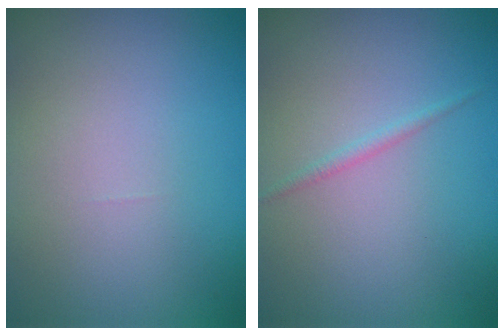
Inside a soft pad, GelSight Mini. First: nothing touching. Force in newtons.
{"total": 0.8, "press": 0.8, "slide": 0.1}